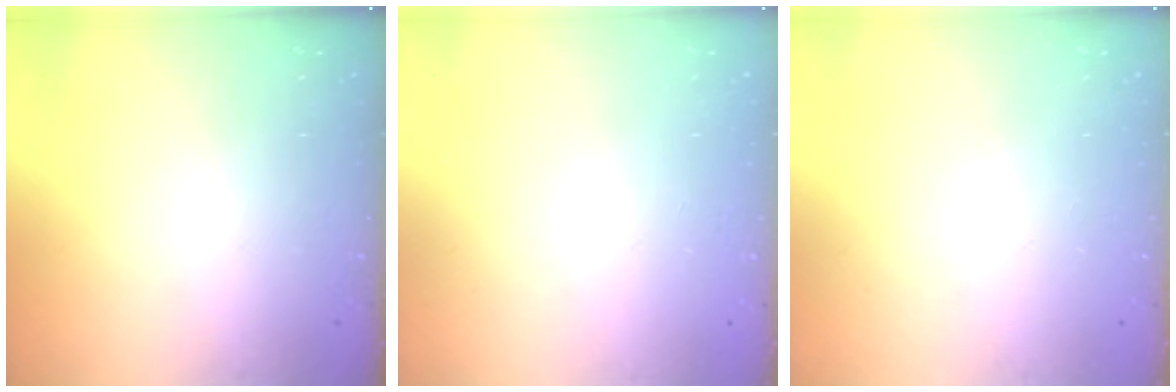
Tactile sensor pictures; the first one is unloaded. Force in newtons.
{"total": 2.6, "press": 2.6, "slide": 0.2}
{"total": 0.0}